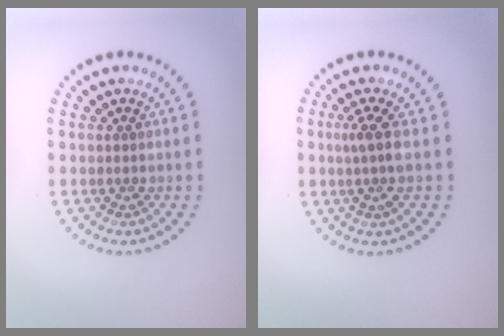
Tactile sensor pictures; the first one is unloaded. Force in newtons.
{"total": 2.2, "press": 1.7, "slide": 1.3}